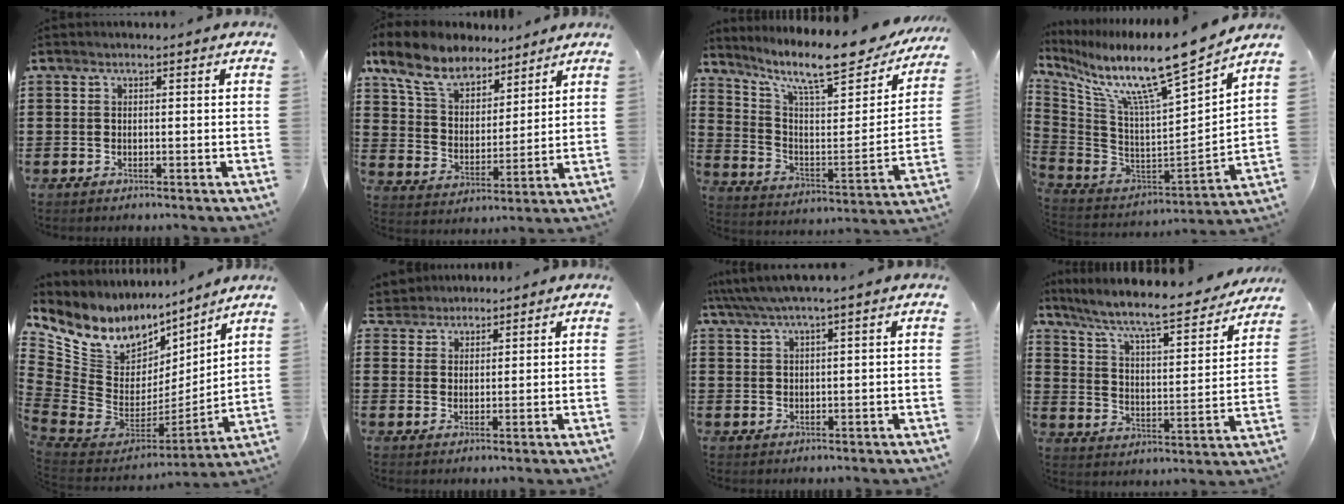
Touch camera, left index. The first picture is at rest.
{"total": 9.2, "force": [7.5, 3.6, 3.9], "torque": [-0.110, -0.026, 0.137]}
{"total": 11.8, "force": [9.2, 2.3, 7.0], "torque": [-0.141, -0.067, 0.149]}
{"total": 12.2, "force": [9.7, 0.1, 7.4], "torque": [-0.156, -0.080, 0.152]}
{"total": 9.8, "force": [6.1, 7.0, 3.3], "torque": [-0.105, -0.054, 0.112]}
{"total": 2.8, "force": [2.5, 1.0, -0.6], "torque": [-0.001, -0.001, 0.049]}
{"total": 2.9, "force": [2.0, -0.2, 2.1], "torque": [-0.045, -0.001, 0.035]}
{"total": 8.4, "force": [7.0, 0.7, 4.6], "torque": [-0.116, -0.045, 0.110]}